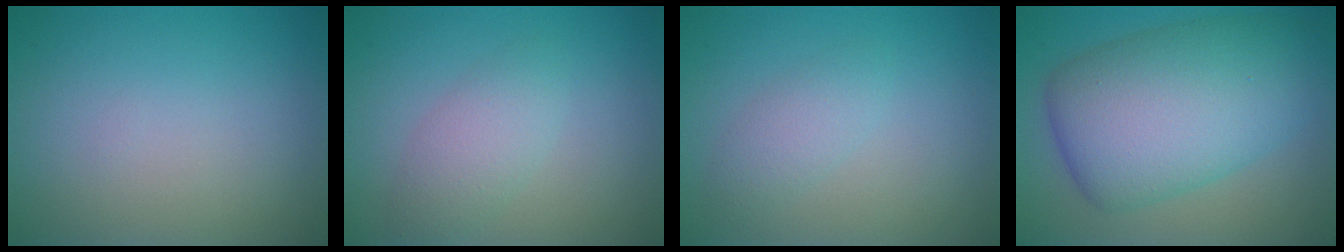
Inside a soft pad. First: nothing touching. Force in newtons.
{"total": 2.7, "press": 2.7, "slide": 0.1}
{"total": 1.9, "press": 1.9, "slide": 0.0}
{"total": 10.9, "press": 10.9, "slide": 0.1}